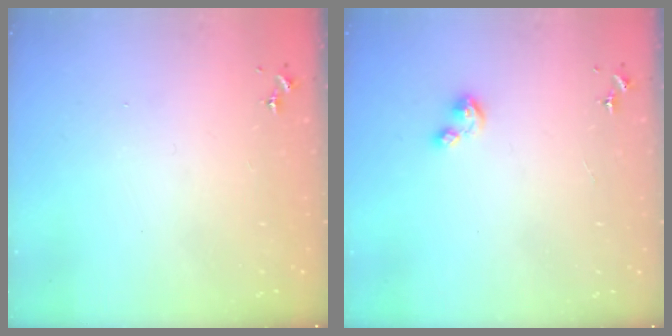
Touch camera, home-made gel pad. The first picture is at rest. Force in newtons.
{"total": 3.7, "press": 3.7, "slide": 0.3}